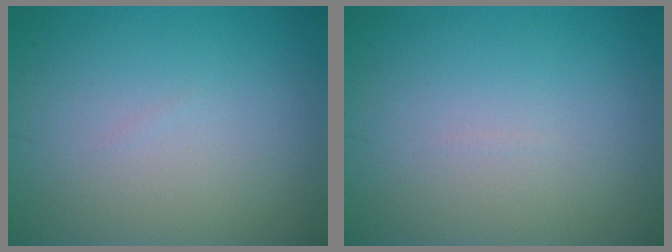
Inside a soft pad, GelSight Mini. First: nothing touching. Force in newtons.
{"total": 0.0}